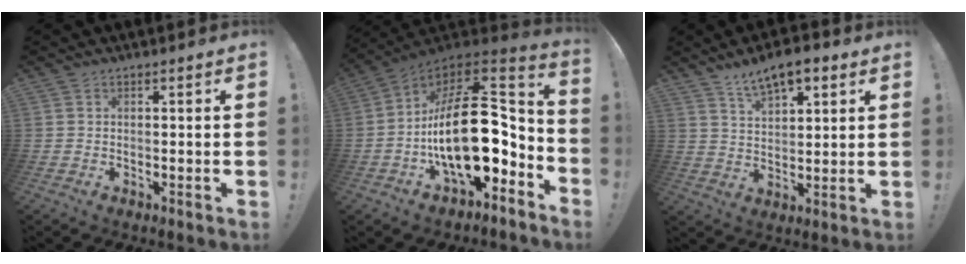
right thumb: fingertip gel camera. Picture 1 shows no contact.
{"total": 28.3, "force": [-2.3, 15.0, 23.9], "torque": [-0.420, 0.016, -0.026]}
{"total": 9.4, "force": [6.3, 4.5, 5.4], "torque": [-0.085, -0.026, 0.117]}